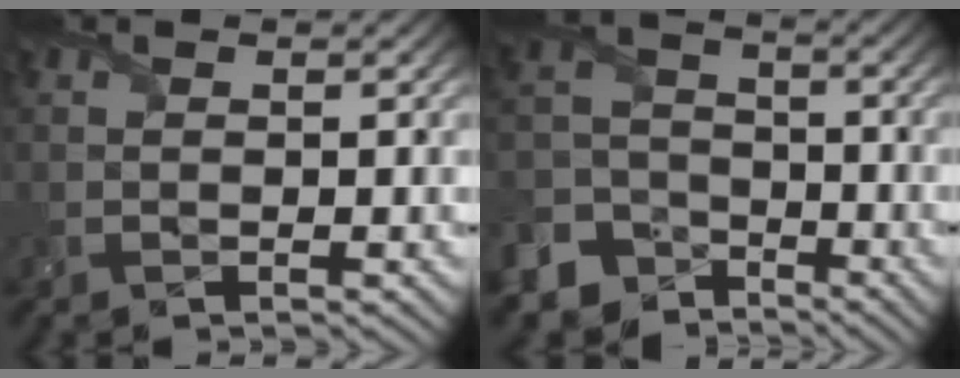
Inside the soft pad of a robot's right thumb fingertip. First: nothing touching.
{"total": 10.2, "force": [-7.2, 6.8, 2.8], "torque": [-0.093, -0.031, -0.132]}